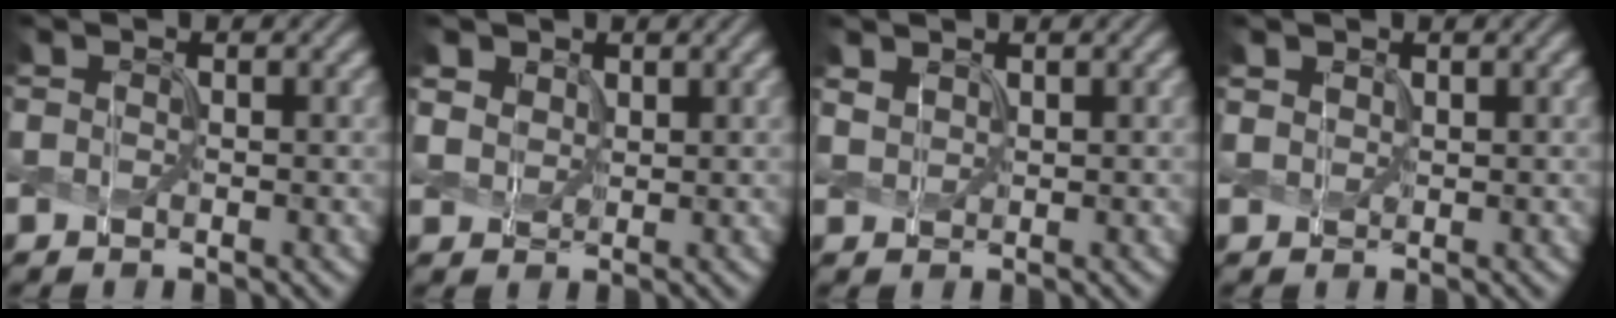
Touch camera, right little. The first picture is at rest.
{"total": 2.6, "force": [1.7, 1.7, 0.9], "torque": [-0.038, -0.002, 0.041]}
{"total": 1.3, "force": [1.1, 0.5, 0.4], "torque": [-0.017, 0.000, 0.029]}
{"total": 1.1, "force": [0.9, 0.6, 0.2], "torque": [-0.008, 0.000, 0.021]}